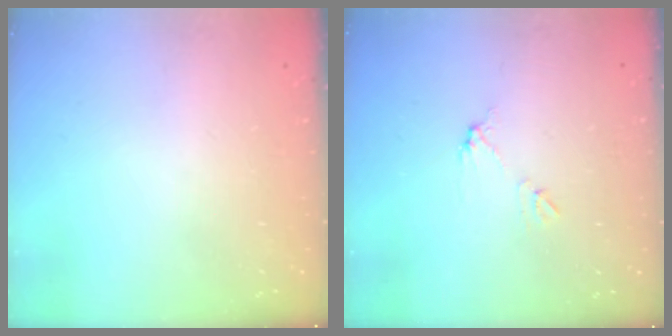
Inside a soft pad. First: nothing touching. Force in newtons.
{"total": 5.2, "press": 5.1, "slide": 0.3}